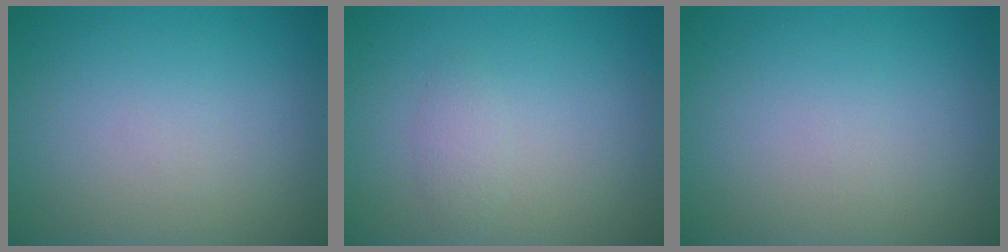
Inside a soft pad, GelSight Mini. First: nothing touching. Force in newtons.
{"total": 1.1, "press": 1.1, "slide": 0.1}
{"total": 0.0}